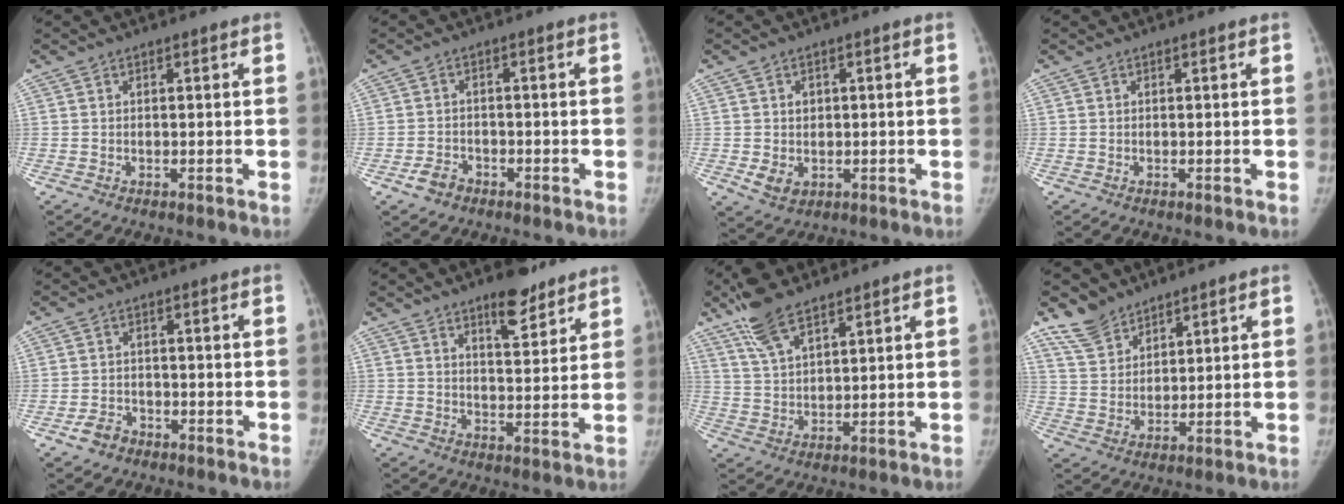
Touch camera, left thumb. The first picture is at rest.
{"total": 3.3, "force": [-2.0, 2.4, 1.2], "torque": [-0.017, 0.015, -0.032]}
{"total": 5.2, "force": [-0.1, 4.4, 2.7], "torque": [-0.024, -0.002, 0.011]}
{"total": 0.0}
{"total": 3.5, "force": [-2.2, 2.5, 1.1], "torque": [-0.015, 0.017, -0.035]}
{"total": 7.9, "force": [5.7, 2.9, 4.7], "torque": [-0.049, -0.038, 0.084]}
{"total": 9.3, "force": [6.8, 3.4, 5.3], "torque": [-0.094, -0.022, 0.135]}
{"total": 7.0, "force": [5.8, 3.6, 1.8], "torque": [-0.021, -0.030, 0.124]}